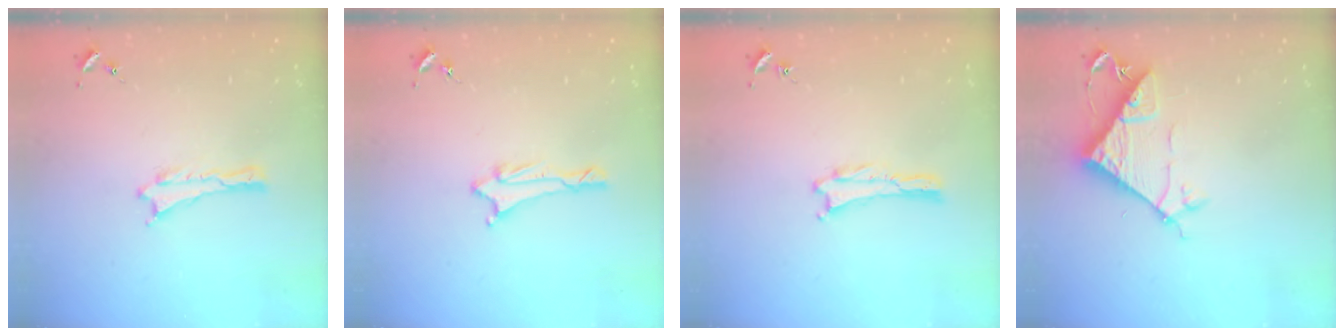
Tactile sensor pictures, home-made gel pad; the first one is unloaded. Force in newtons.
{"total": 1.7, "press": 1.6, "slide": 0.5}
{"total": 0.0}
{"total": 7.7, "press": 7.7, "slide": 0.8}